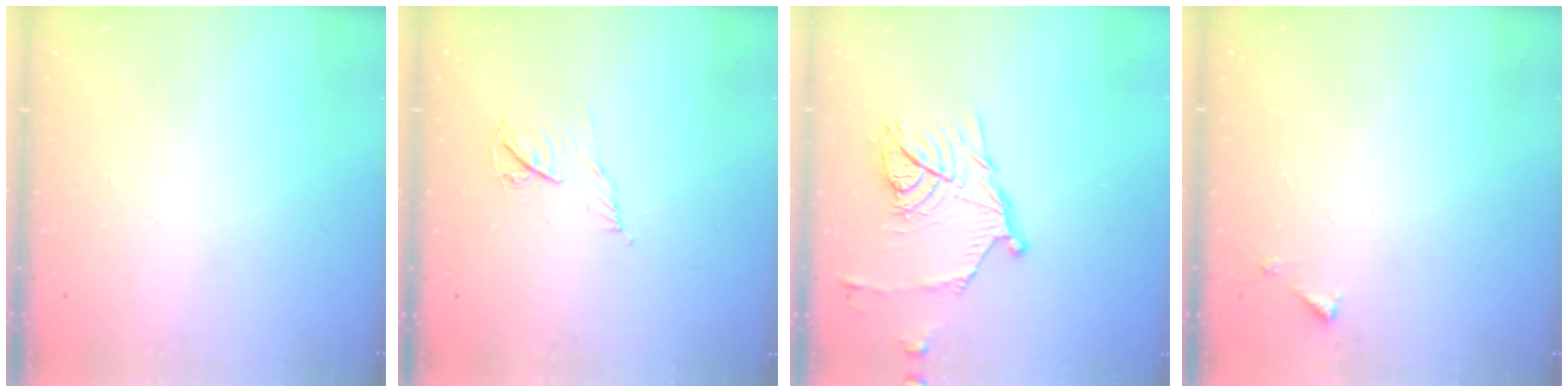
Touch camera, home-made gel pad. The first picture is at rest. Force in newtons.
{"total": 4.4, "press": 4.3, "slide": 0.6}
{"total": 14.1, "press": 14.1, "slide": 0.2}
{"total": 3.2, "press": 3.2, "slide": 0.3}